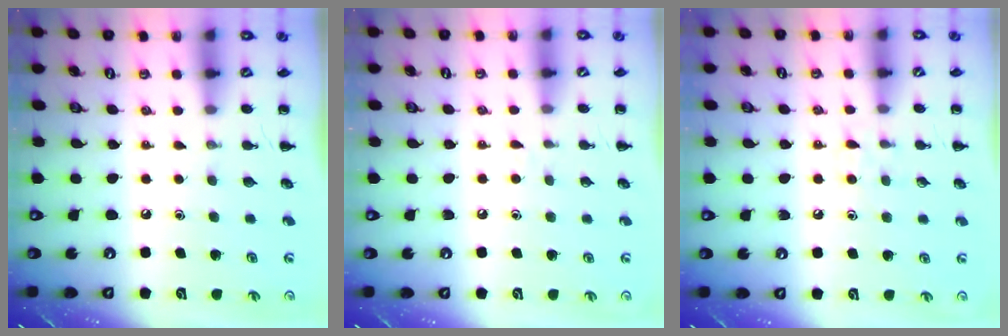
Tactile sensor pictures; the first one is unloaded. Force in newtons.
{"total": 2.8, "press": 2.6, "slide": 1.0}
{"total": 5.6, "press": 5.2, "slide": 2.0}